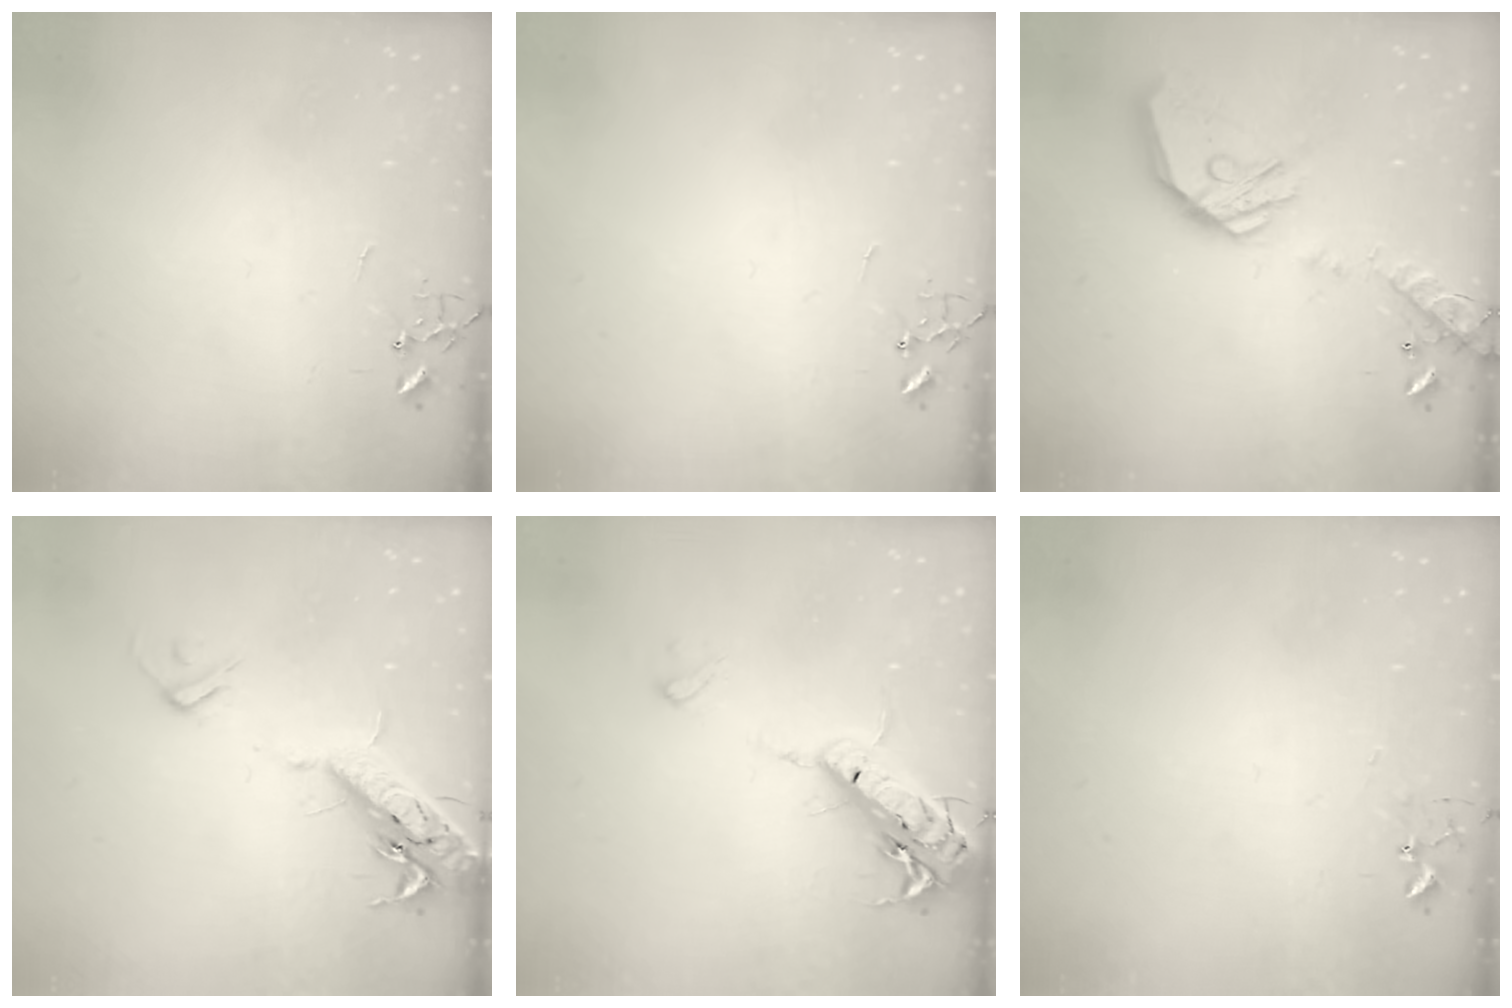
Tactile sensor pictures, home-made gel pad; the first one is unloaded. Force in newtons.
{"total": 0.0}
{"total": 19.0, "press": 18.9, "slide": 2.0}
{"total": 17.1, "press": 16.7, "slide": 3.7}
{"total": 17.5, "press": 17.2, "slide": 3.6}
{"total": 5.6, "press": 5.5, "slide": 0.6}